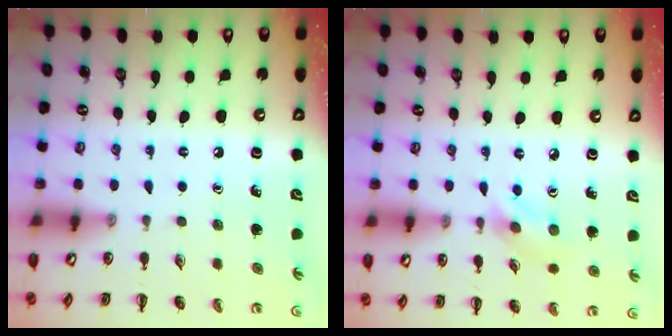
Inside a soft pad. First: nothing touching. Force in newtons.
{"total": 2.7, "press": 2.6, "slide": 0.6}